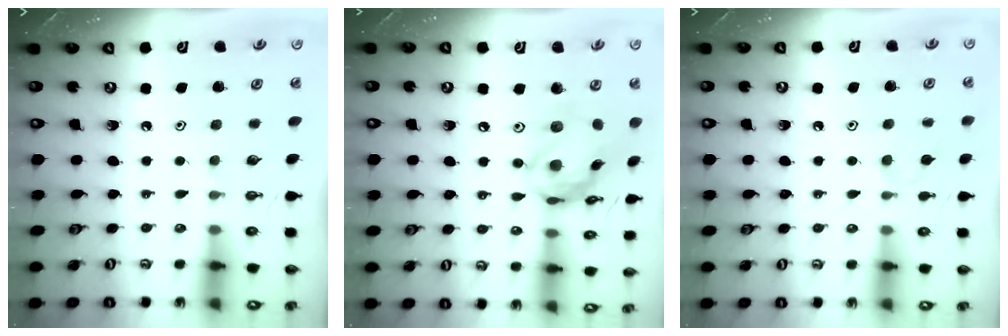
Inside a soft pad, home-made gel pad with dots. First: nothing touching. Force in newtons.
{"total": 16.4, "press": 16.3, "slide": 1.7}
{"total": 4.1, "press": 4.0, "slide": 0.8}